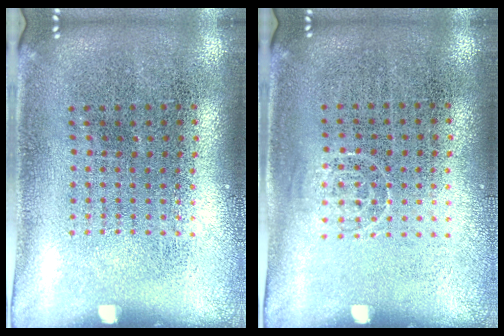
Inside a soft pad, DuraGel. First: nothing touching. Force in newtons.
{"total": 0.7, "press": 0.5, "slide": 0.5}